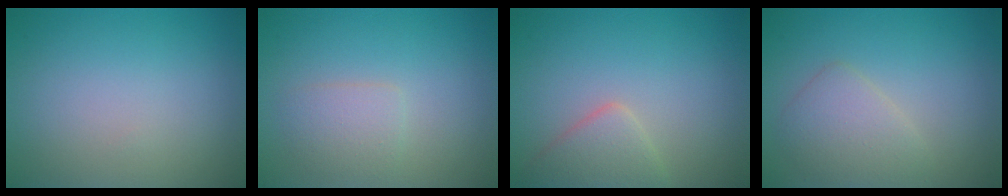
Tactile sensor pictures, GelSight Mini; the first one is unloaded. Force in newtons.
{"total": 1.9, "press": 1.9, "slide": 0.0}
{"total": 2.8, "press": 2.8, "slide": 0.2}
{"total": 2.8, "press": 2.8, "slide": 0.2}